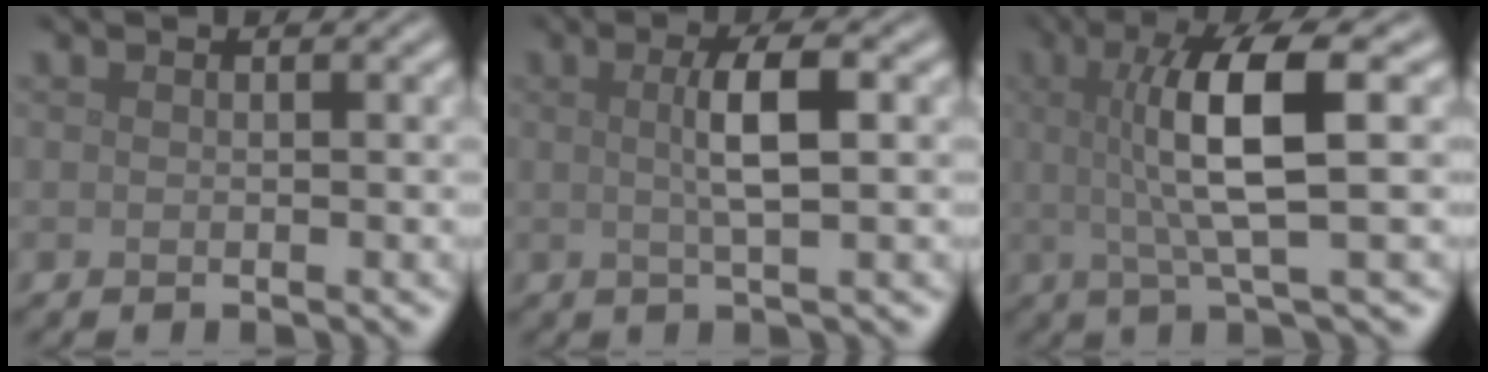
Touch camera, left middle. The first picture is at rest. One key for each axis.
{"total": 3.8, "fx": 0.5, "fy": 0.7, "fz": 3.7, "tx": -0.067, "ty": 0.007, "tz": 0.005}
{"total": 7.5, "fx": 1.0, "fy": 1.7, "fz": 7.3, "tx": -0.125, "ty": 0.006, "tz": 0.015}